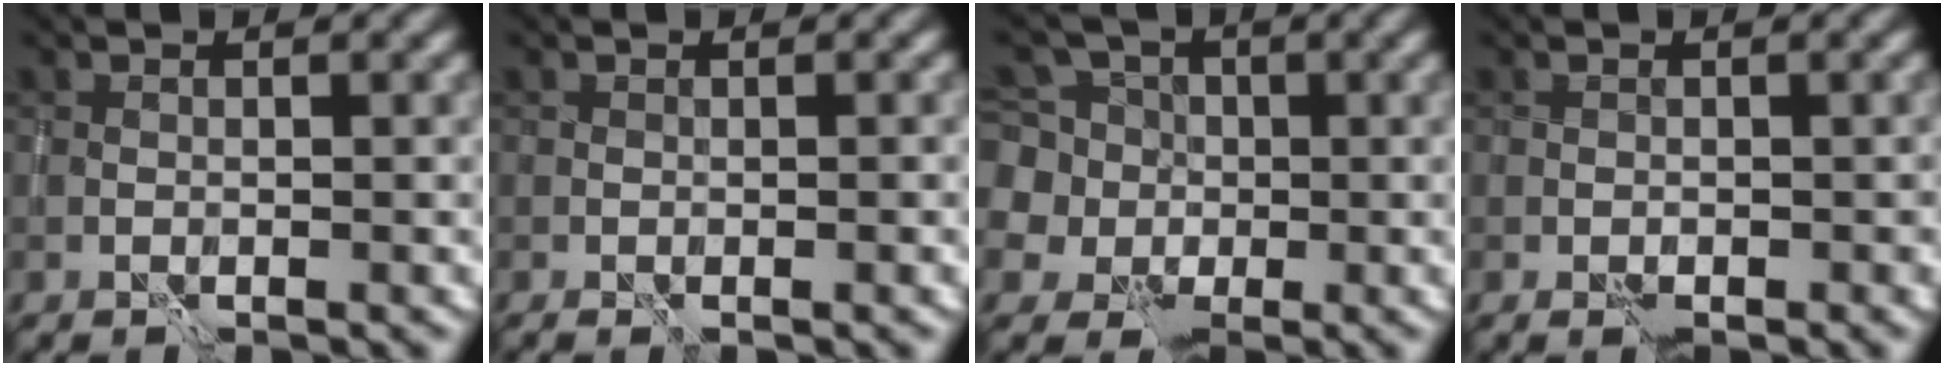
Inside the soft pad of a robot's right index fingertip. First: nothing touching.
{"total": 0.7, "force": [-0.3, 0.2, 0.6], "torque": [-0.002, 0.005, -0.001]}
{"total": 8.4, "force": [0.8, 8.0, 2.6], "torque": [-0.063, 0.025, -0.032]}
{"total": 1.2, "force": [-0.6, 0.8, 0.8], "torque": [-0.008, 0.001, -0.008]}